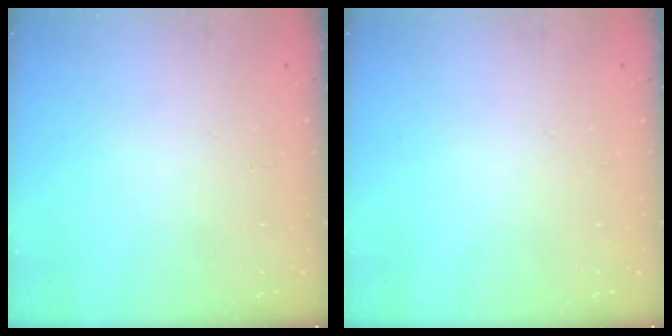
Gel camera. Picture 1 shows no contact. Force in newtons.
{"total": 0.0}